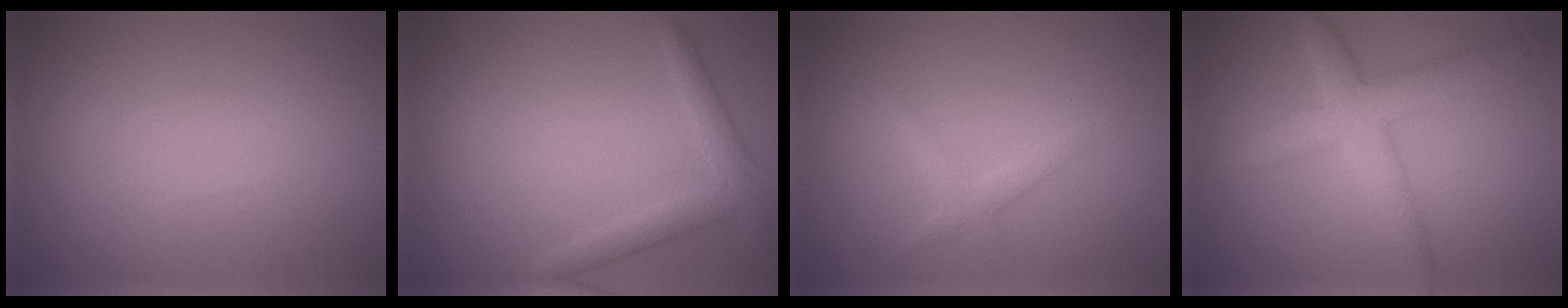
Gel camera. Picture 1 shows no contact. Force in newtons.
{"total": 2.5, "press": 2.5, "slide": 0.2}
{"total": 1.5, "press": 1.5, "slide": 0.1}
{"total": 4.6, "press": 4.6, "slide": 0.0}